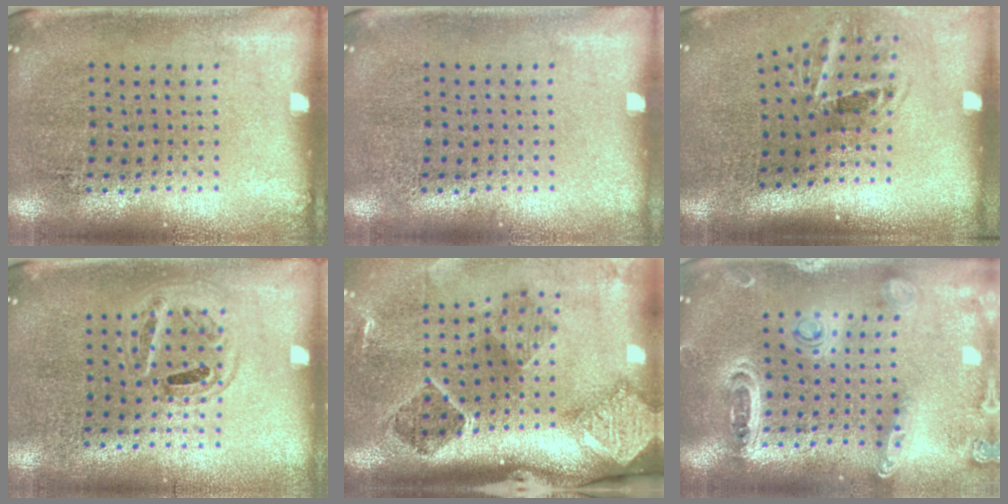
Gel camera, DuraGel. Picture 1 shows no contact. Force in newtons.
{"total": 0.0}
{"total": 2.0, "press": 1.1, "slide": 1.6}
{"total": 0.9, "press": 0.8, "slide": 0.3}
{"total": 2.9, "press": 1.8, "slide": 2.2}
{"total": 1.3, "press": 1.3, "slide": 0.2}